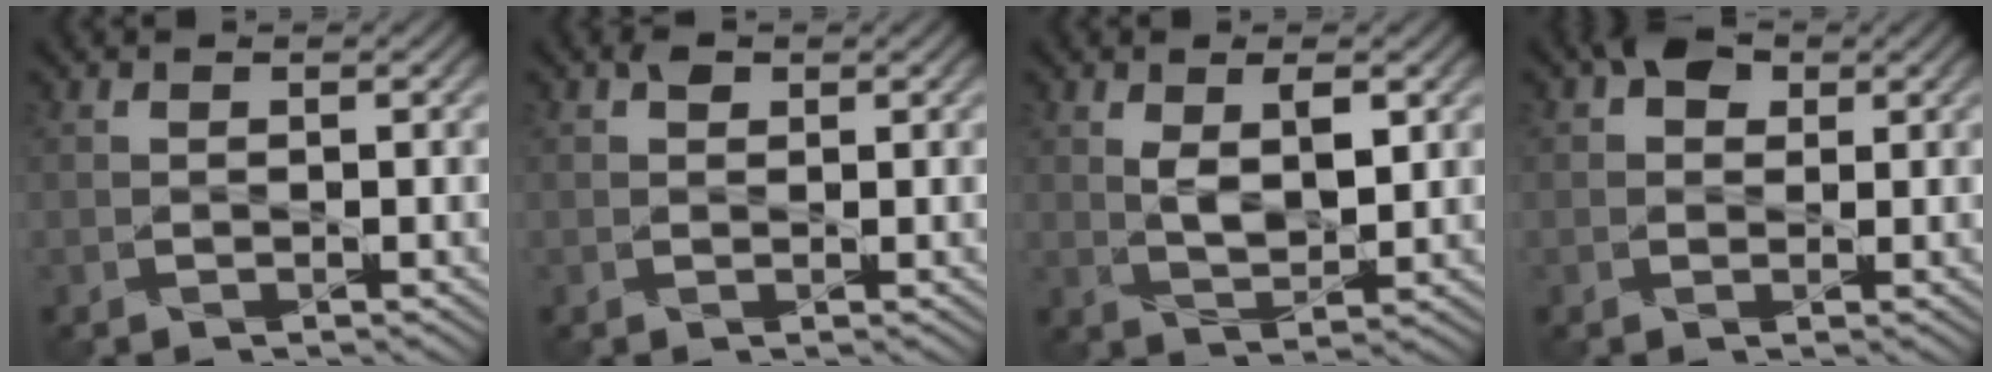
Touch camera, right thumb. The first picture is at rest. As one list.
[{"total": 1.1, "force": [0.6, 0.8, 0.5], "torque": [-0.008, -0.001, 0.009]}, {"total": 4.6, "force": [1.5, 2.2, 3.8], "torque": [-0.078, -0.007, 0.032]}, {"total": 3.1, "force": [1.3, 2.3, 1.6], "torque": [-0.027, 0.004, 0.014]}]